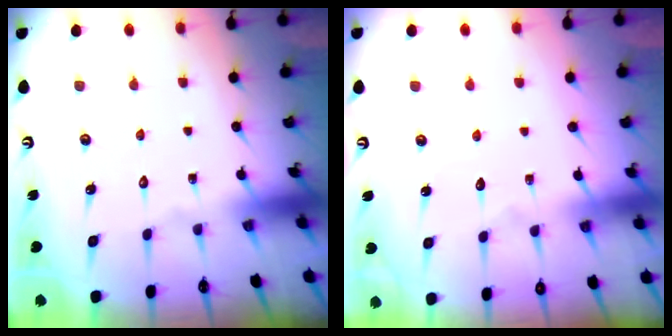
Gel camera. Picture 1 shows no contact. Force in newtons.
{"total": 3.2, "press": 3.2, "slide": 0.4}